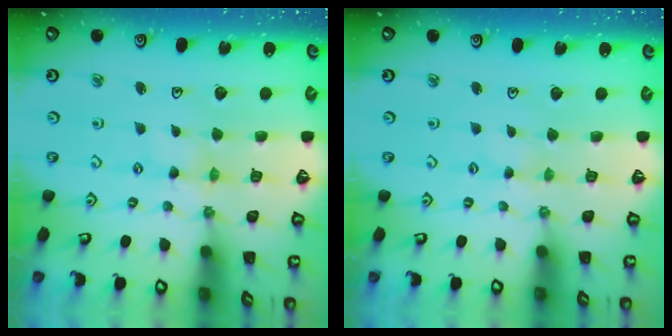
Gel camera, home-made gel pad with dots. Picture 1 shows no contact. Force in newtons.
{"total": 0.0}